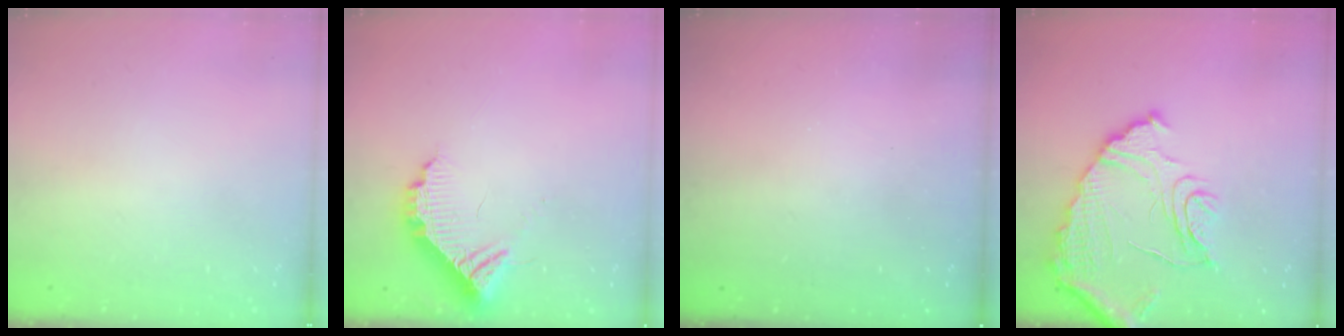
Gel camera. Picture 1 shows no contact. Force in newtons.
{"total": 10.8, "press": 10.8, "slide": 0.1}
{"total": 3.0, "press": 2.9, "slide": 0.8}
{"total": 16.7, "press": 16.6, "slide": 1.3}